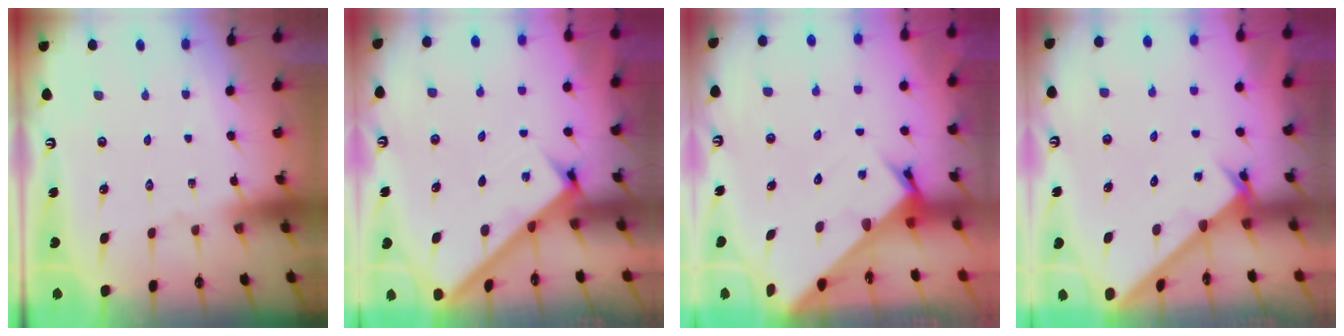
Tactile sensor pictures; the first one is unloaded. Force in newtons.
{"total": 2.4, "press": 2.4, "slide": 0.3}
{"total": 3.0, "press": 3.0, "slide": 0.1}
{"total": 2.2, "press": 2.2, "slide": 0.2}